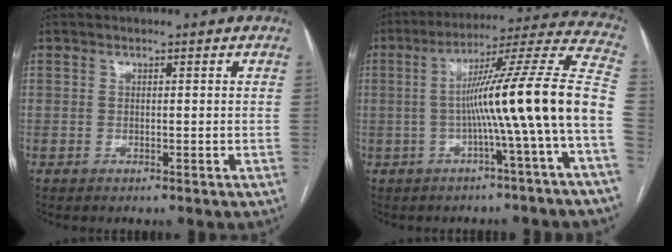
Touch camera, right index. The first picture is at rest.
{"total": 16.3, "force": [-3.1, -2.4, 15.9], "torque": [-0.226, 0.026, -0.058]}